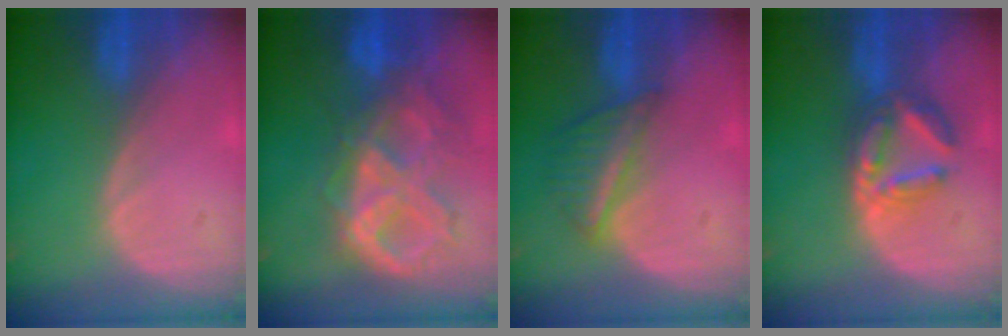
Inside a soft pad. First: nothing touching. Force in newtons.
{"total": 10.6, "press": 8.9, "slide": 5.7}
{"total": 5.7, "press": 5.1, "slide": 2.5}
{"total": 6.3, "press": 5.8, "slide": 2.6}